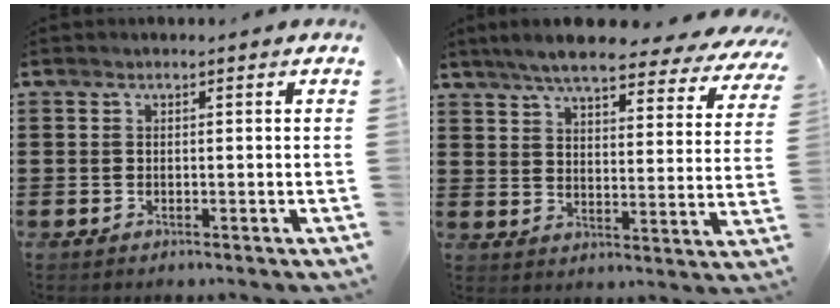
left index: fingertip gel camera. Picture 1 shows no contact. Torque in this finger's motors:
{"motor_torque": [2.14, 0.00, 1.05, 0.21]}